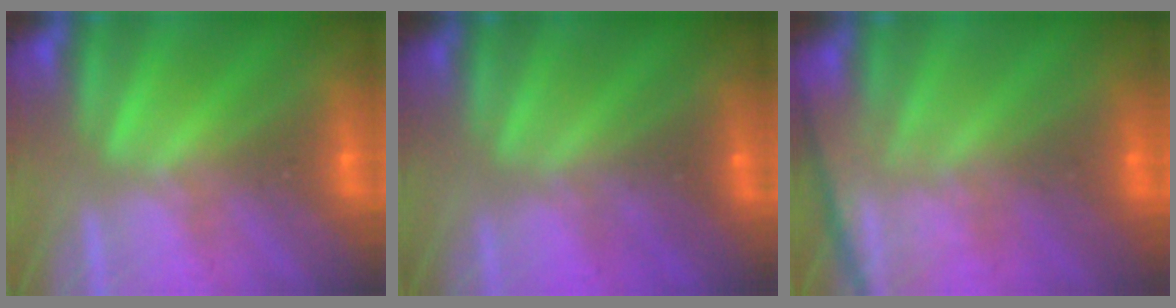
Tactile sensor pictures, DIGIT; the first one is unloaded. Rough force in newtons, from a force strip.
{"total": 2.2}
{"total": 13.7}